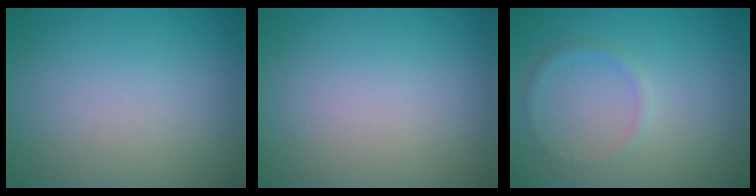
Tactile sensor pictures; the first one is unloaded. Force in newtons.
{"total": 0.0}
{"total": 0.9, "press": 0.9, "slide": 0.1}